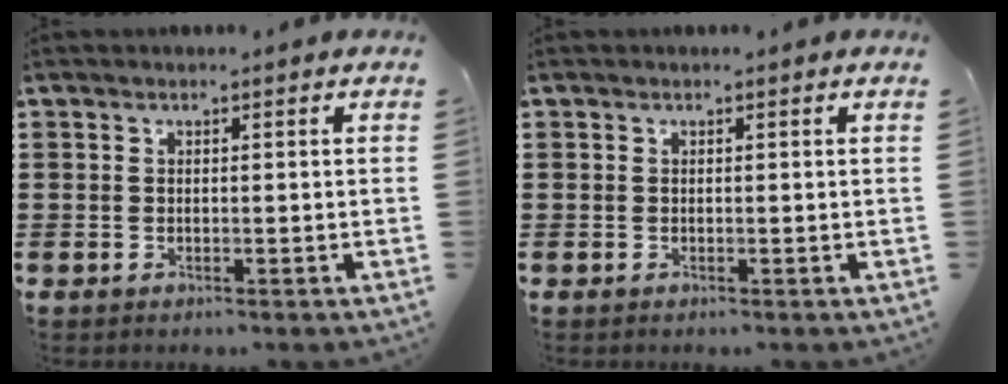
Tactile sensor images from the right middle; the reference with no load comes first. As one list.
[{"total": 0.0}]